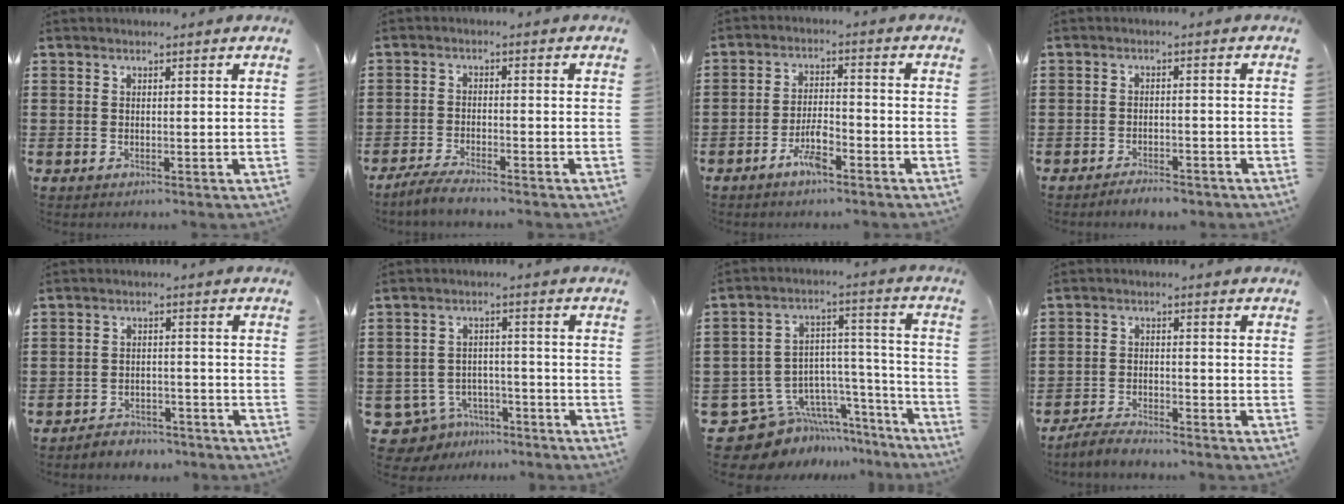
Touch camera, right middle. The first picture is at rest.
{"total": 3.2, "force": [-3.1, 0.2, 0.9], "torque": [-0.025, 0.002, -0.066]}
{"total": 5.9, "force": [-4.0, 1.6, 4.0], "torque": [-0.087, 0.006, -0.078]}
{"total": 2.6, "force": [-2.5, 0.5, 0.2], "torque": [-0.009, 0.002, -0.054]}
{"total": 3.2, "force": [-3.1, 0.6, -0.3], "torque": [-0.003, 0.004, -0.069]}
{"total": 5.4, "force": [-4.8, 2.4, 0.8], "torque": [-0.048, 0.007, -0.104]}
{"total": 10.1, "force": [-7.5, 6.4, 2.1], "torque": [-0.058, 0.008, -0.133]}
{"total": 3.2, "force": [-3.1, 0.5, 0.5], "torque": [-0.013, 0.010, -0.066]}